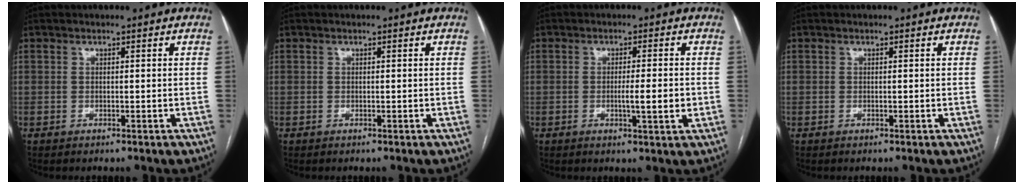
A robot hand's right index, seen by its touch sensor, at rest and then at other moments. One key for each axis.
{"total": 0.0}
{"total": 4.5, "fx": -0.9, "fy": 0.0, "fz": 4.4, "tx": -0.071, "ty": -0.006, "tz": -0.012}
{"total": 0.0}